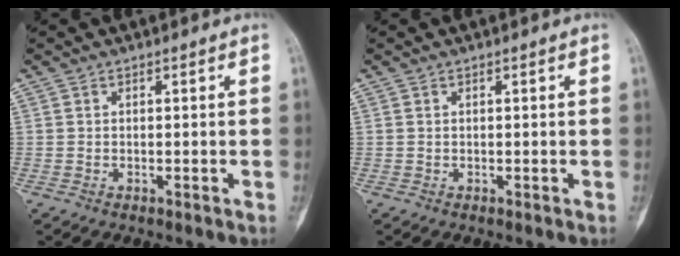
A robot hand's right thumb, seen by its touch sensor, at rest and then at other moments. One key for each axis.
{"total": 0.0}